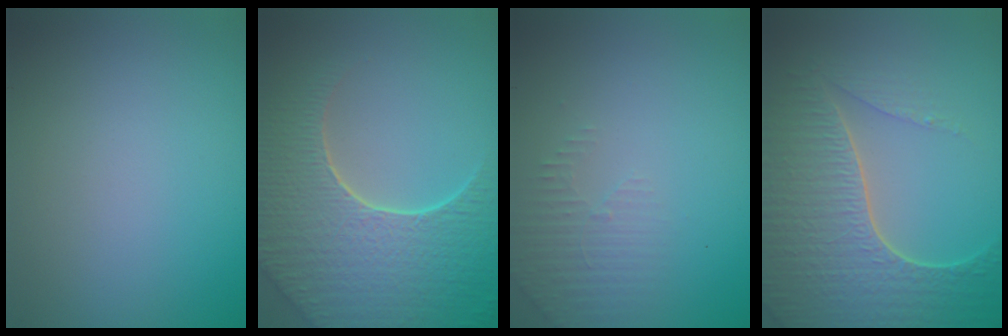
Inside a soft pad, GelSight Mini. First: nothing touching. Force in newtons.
{"total": 9.1, "press": 6.5, "slide": 6.4}
{"total": 1.9, "press": 1.8, "slide": 0.6}
{"total": 7.5, "press": 5.6, "slide": 5.0}